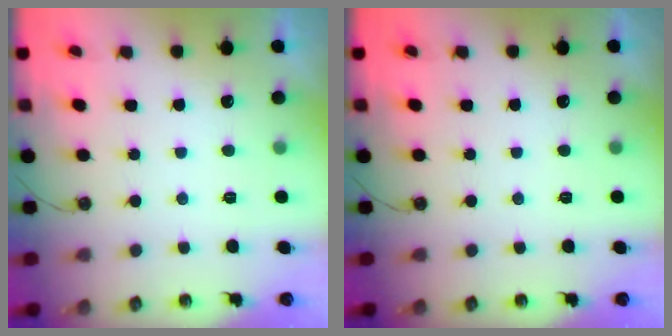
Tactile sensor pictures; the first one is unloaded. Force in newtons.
{"total": 0.0}